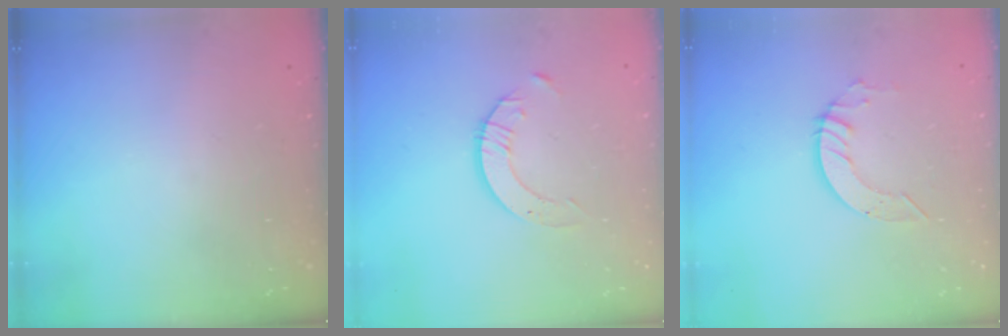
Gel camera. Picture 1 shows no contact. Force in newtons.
{"total": 3.3, "press": 3.3, "slide": 0.3}
{"total": 5.2, "press": 5.2, "slide": 0.3}